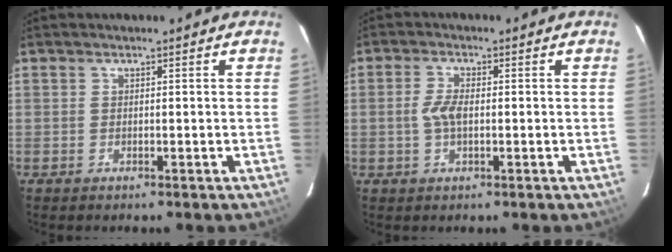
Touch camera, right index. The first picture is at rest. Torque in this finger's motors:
{"motor_torque": [0.44, 0.27, 0.14, 0.06]}